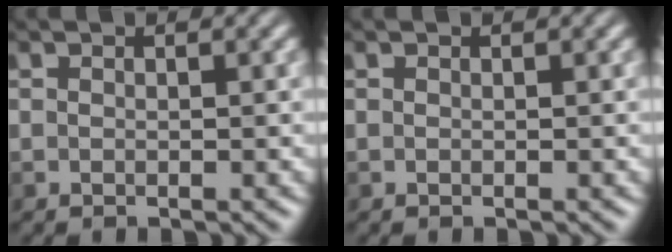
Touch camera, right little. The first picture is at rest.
{"total": 0.0}